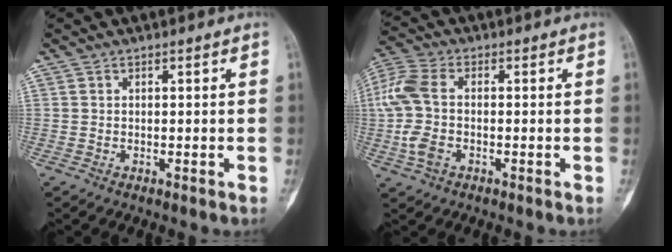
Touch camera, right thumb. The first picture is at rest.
{"total": 10.7, "force": [-0.9, 6.4, 8.5], "torque": [-0.214, 0.019, -0.023]}